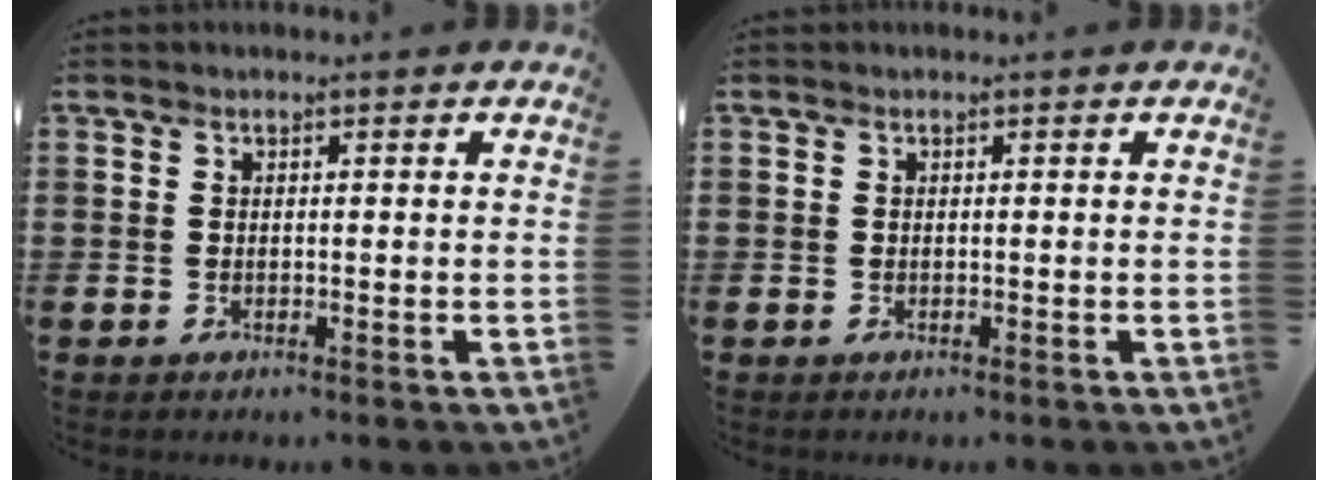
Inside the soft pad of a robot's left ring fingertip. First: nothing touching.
{"total": 0.0}